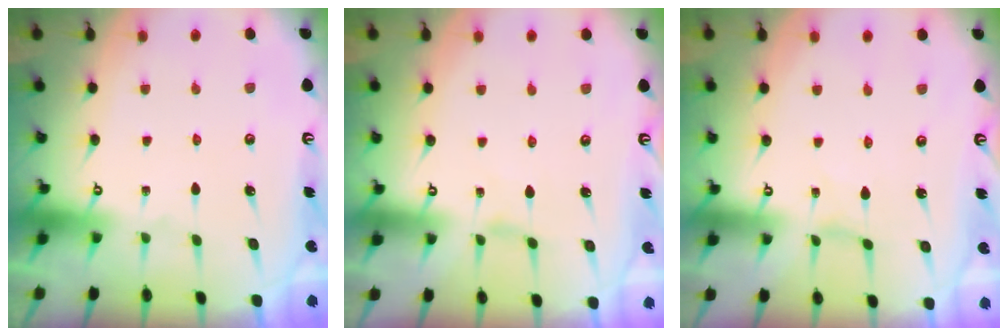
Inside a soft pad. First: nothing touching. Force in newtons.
{"total": 0.6, "press": 0.5, "slide": 0.3}
{"total": 0.0}